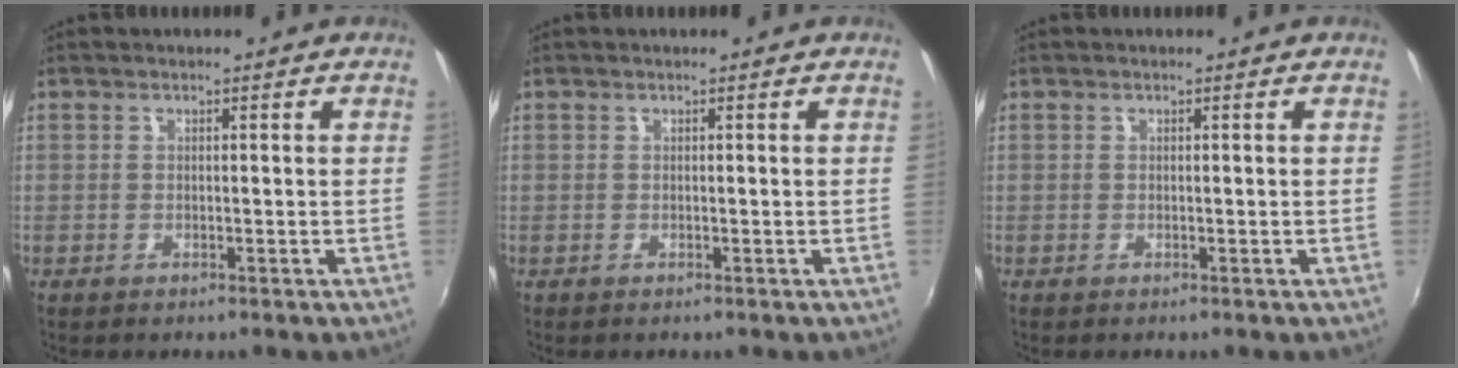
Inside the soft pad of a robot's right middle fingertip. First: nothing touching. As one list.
[{"total": 0.0}, {"total": 0.0}]